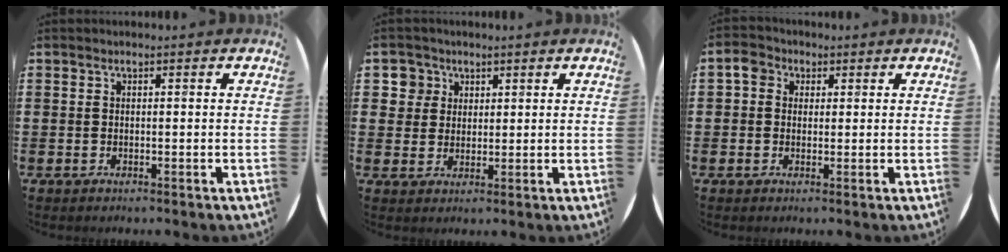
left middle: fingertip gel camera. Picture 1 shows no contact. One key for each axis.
{"total": 3.5, "fx": 1.8, "fy": 3.0, "fz": 0.1, "tx": -0.001, "ty": 0.005, "tz": 0.032}
{"total": 2.2, "fx": 1.0, "fy": 1.8, "fz": 0.7, "tx": -0.011, "ty": 0.006, "tz": 0.016}